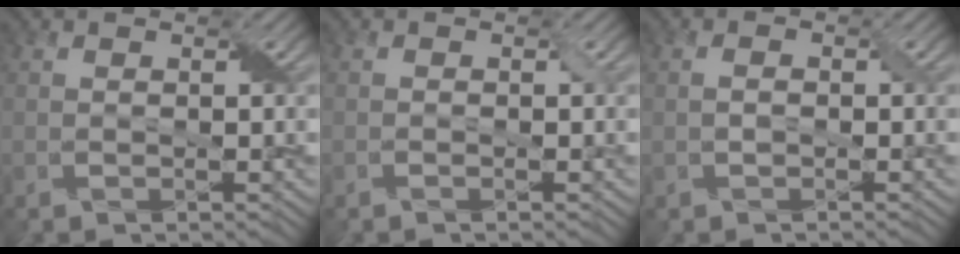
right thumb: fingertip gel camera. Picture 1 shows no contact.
{"total": 0.7, "force": [-0.4, 0.1, 0.6], "torque": [-0.012, 0.002, -0.006]}
{"total": 1.6, "force": [-0.4, 1.0, 1.2], "torque": [-0.024, 0.006, -0.004]}